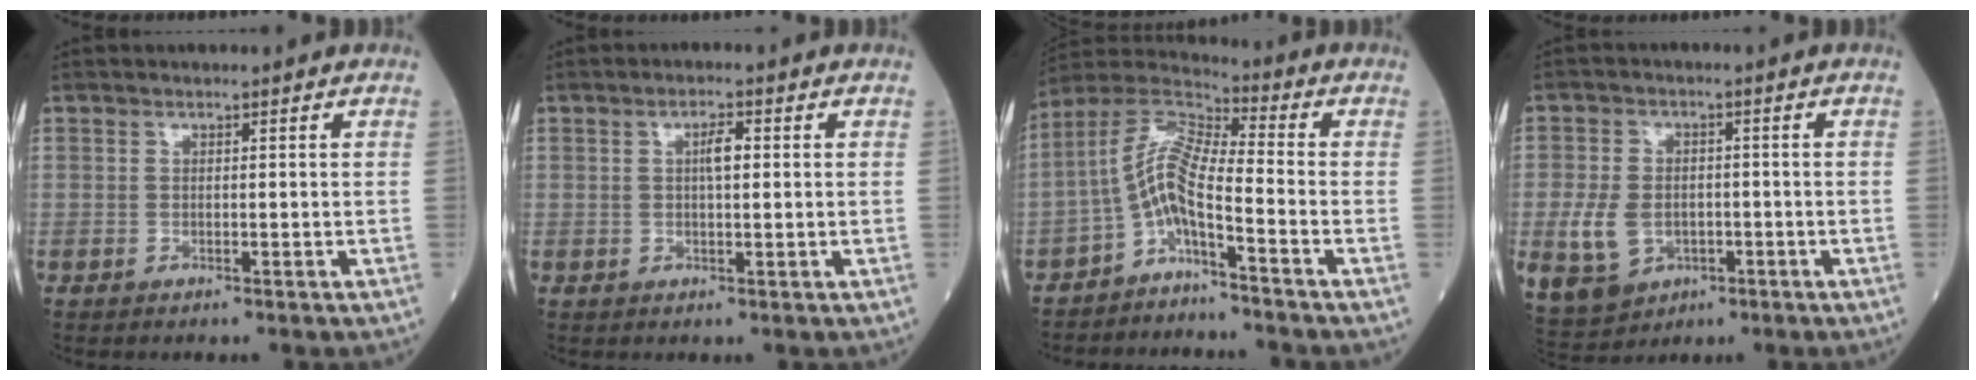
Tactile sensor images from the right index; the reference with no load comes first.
{"total": 2.5, "force": [0.6, 0.5, 2.3], "torque": [-0.044, 0.005, 0.012]}
{"total": 7.4, "force": [-3.5, 1.2, 6.5], "torque": [-0.139, 0.028, -0.071]}
{"total": 11.6, "force": [-3.1, 9.1, 6.5], "torque": [-0.164, 0.003, -0.037]}